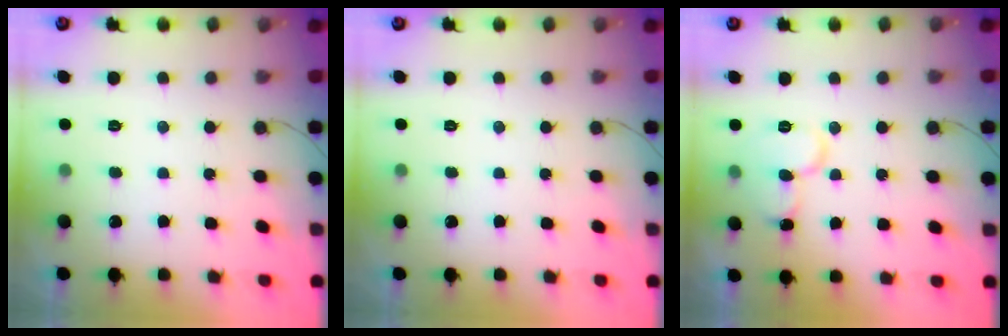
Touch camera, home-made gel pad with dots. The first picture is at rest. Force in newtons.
{"total": 0.0}
{"total": 10.0, "press": 10.0, "slide": 1.2}